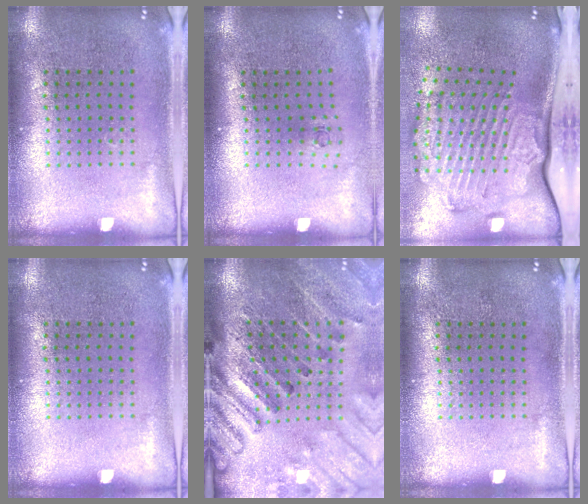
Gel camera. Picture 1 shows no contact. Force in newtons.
{"total": 0.6, "press": 0.3, "slide": 0.5}
{"total": 3.6, "press": 2.4, "slide": 2.6}
{"total": 0.0}
{"total": 3.0, "press": 2.9, "slide": 0.8}
{"total": 0.0}